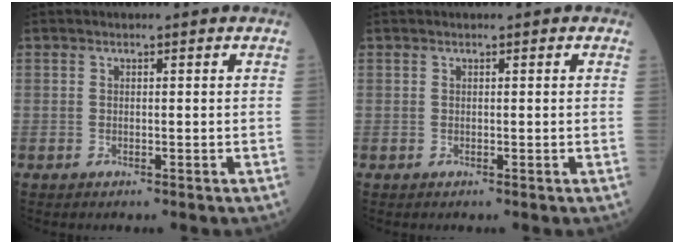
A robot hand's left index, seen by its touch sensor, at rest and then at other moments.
{"total": 1.6, "force": [-1.5, -0.1, -0.6], "torque": [0.007, 0.000, -0.025]}